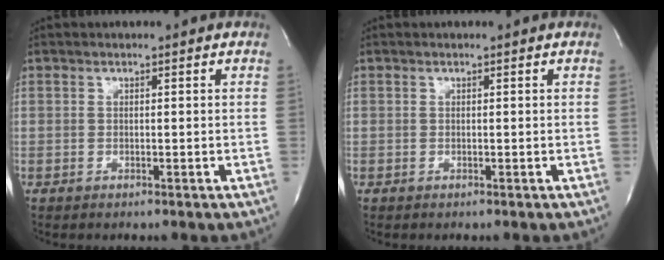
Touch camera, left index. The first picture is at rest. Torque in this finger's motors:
{"motor_torque": [-0.02, 0.02, 0.00, 0.00]}